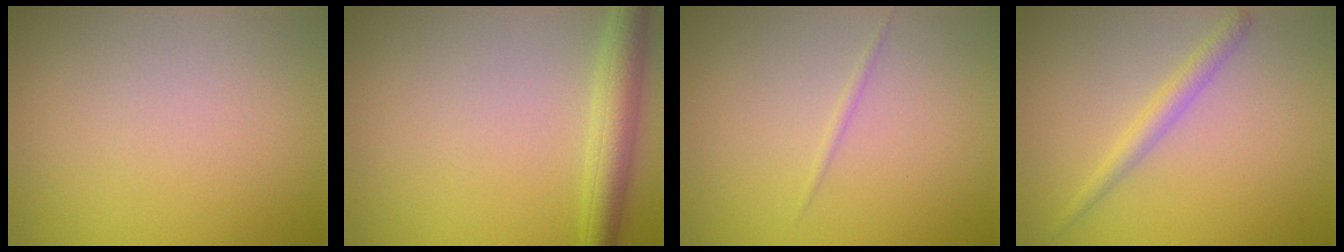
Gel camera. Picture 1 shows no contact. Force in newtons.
{"total": 3.8, "press": 3.8, "slide": 0.2}
{"total": 0.5, "press": 0.5, "slide": 0.0}
{"total": 1.9, "press": 1.9, "slide": 0.1}